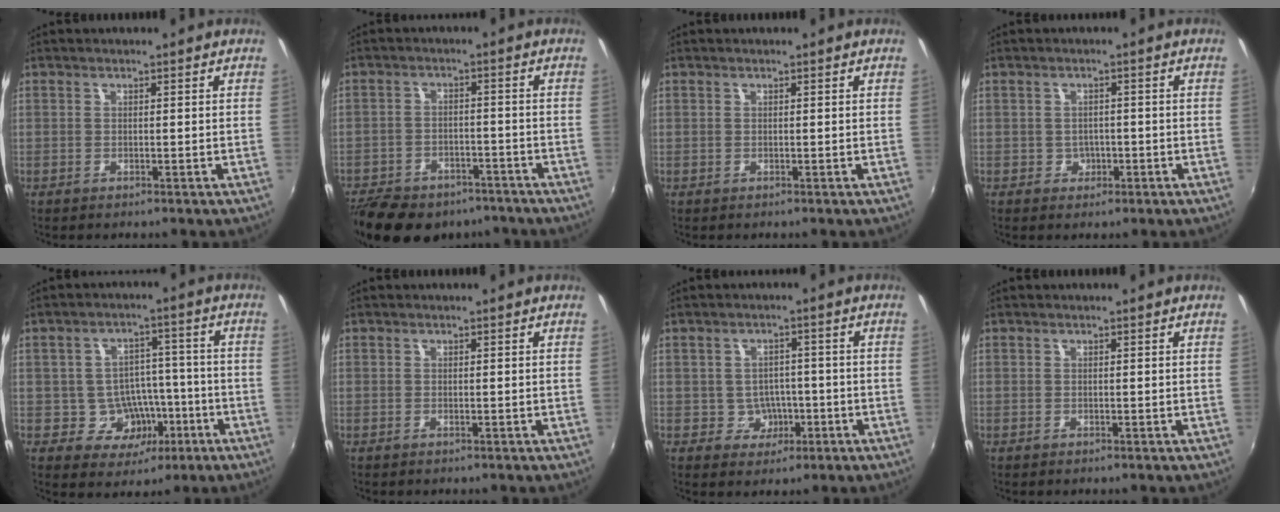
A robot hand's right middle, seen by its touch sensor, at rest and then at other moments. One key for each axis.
{"total": 17.9, "fx": -13.2, "fy": 9.2, "fz": 7.9, "tx": -0.185, "ty": -0.009, "tz": -0.186}
{"total": 0.0}
{"total": 2.7, "fx": -0.8, "fy": 2.5, "fz": 0.6, "tx": -0.011, "ty": 0.004, "tz": -0.007}
{"total": 8.7, "fx": -3.2, "fy": 7.4, "fz": 3.3, "tx": -0.066, "ty": 0.027, "tz": -0.023}
{"total": 0.0}
{"total": 4.6, "fx": -1.4, "fy": 4.2, "fz": 1.0, "tx": -0.026, "ty": 0.014, "tz": -0.008}
{"total": 0.0}